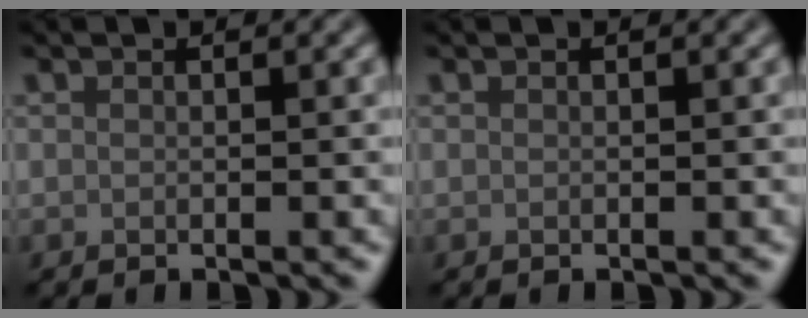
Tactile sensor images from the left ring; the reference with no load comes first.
{"total": 0.0}